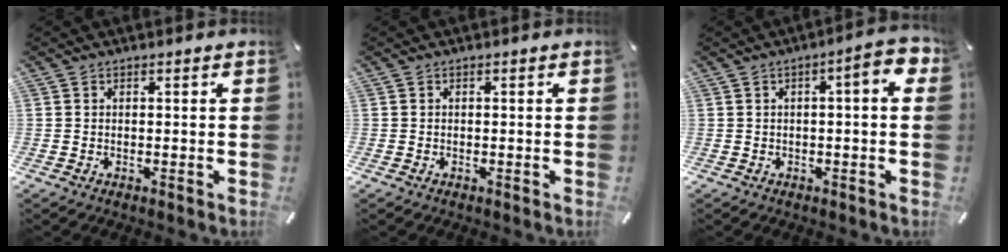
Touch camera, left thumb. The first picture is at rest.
{"total": 0.5, "force": [-0.2, 0.2, 0.4], "torque": [-0.008, -0.001, -0.004]}
{"total": 6.3, "force": [1.2, 1.3, 6.0], "torque": [-0.085, -0.010, 0.015]}